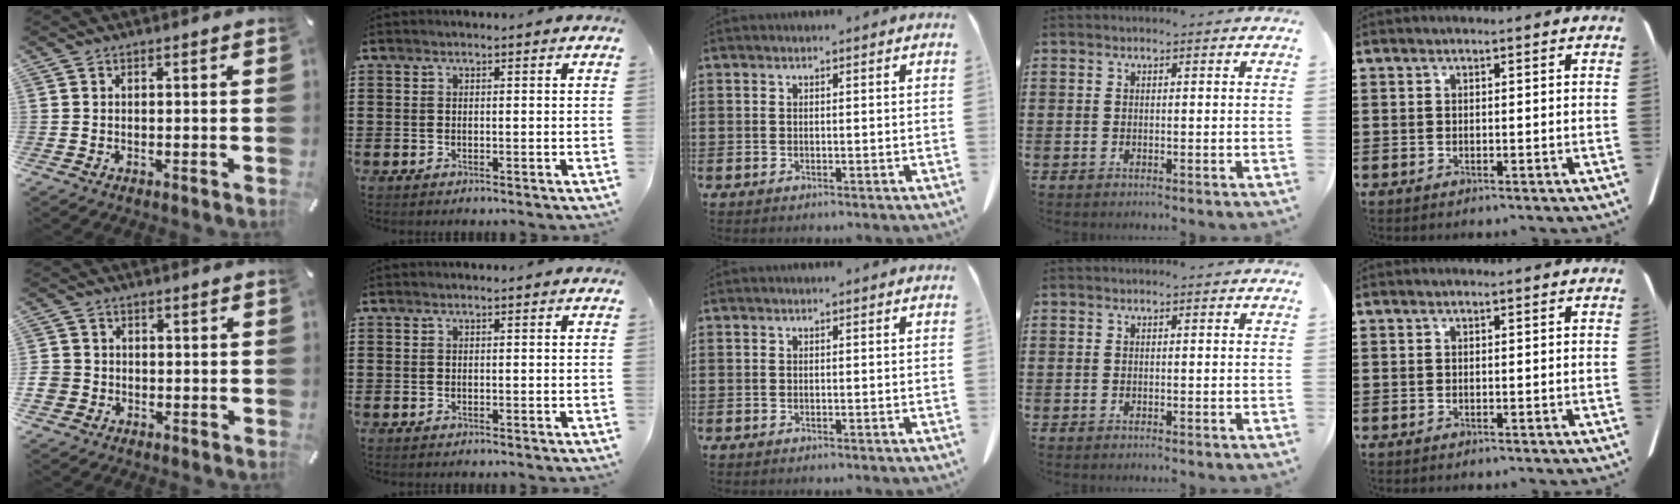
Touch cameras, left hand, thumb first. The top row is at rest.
{"thumb": {"total": 3.8, "force": [-0.7, 3.6, 0.8], "torque": [-0.019, 0.004, -0.013]}}